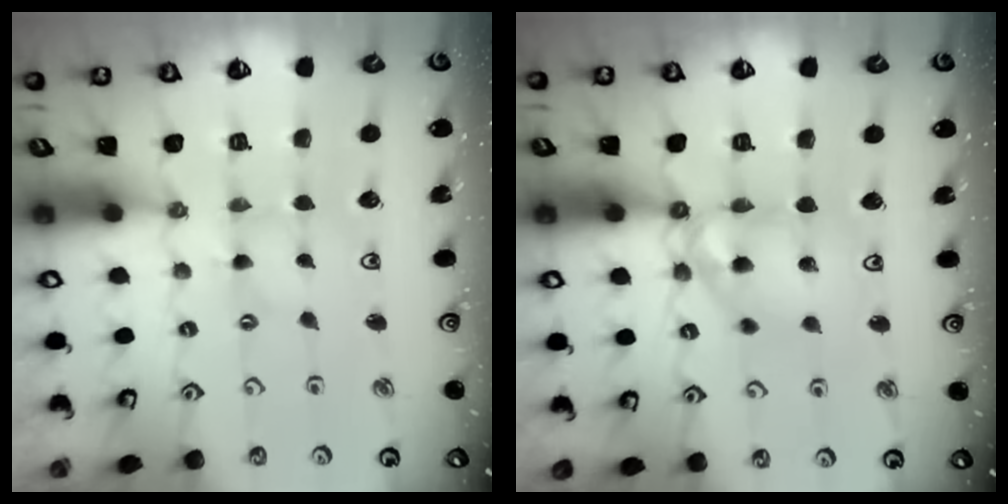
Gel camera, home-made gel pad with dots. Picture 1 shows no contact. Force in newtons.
{"total": 12.2, "press": 12.1, "slide": 1.7}